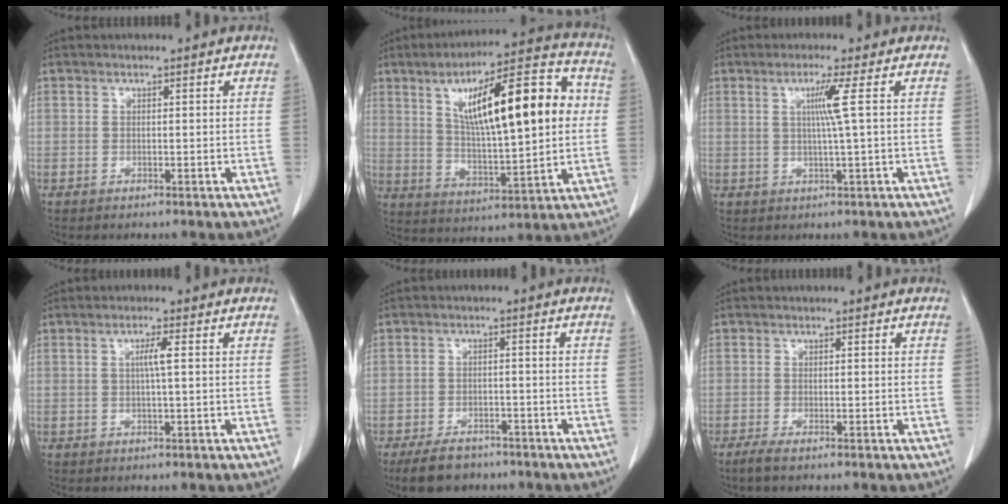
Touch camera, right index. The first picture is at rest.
{"total": 20.4, "force": [4.4, 4.4, 19.4], "torque": [-0.302, 0.030, 0.068]}
{"total": 3.9, "force": [0.8, -1.4, 3.5], "torque": [-0.070, -0.004, 0.017]}
{"total": 2.2, "force": [0.3, -0.3, 2.2], "torque": [-0.042, 0.001, 0.004]}
{"total": 6.3, "force": [-5.0, 2.9, 2.4], "torque": [-0.045, -0.003, -0.081]}
{"total": 1.9, "force": [-1.4, 0.0, 1.3], "torque": [-0.031, -0.006, -0.029]}